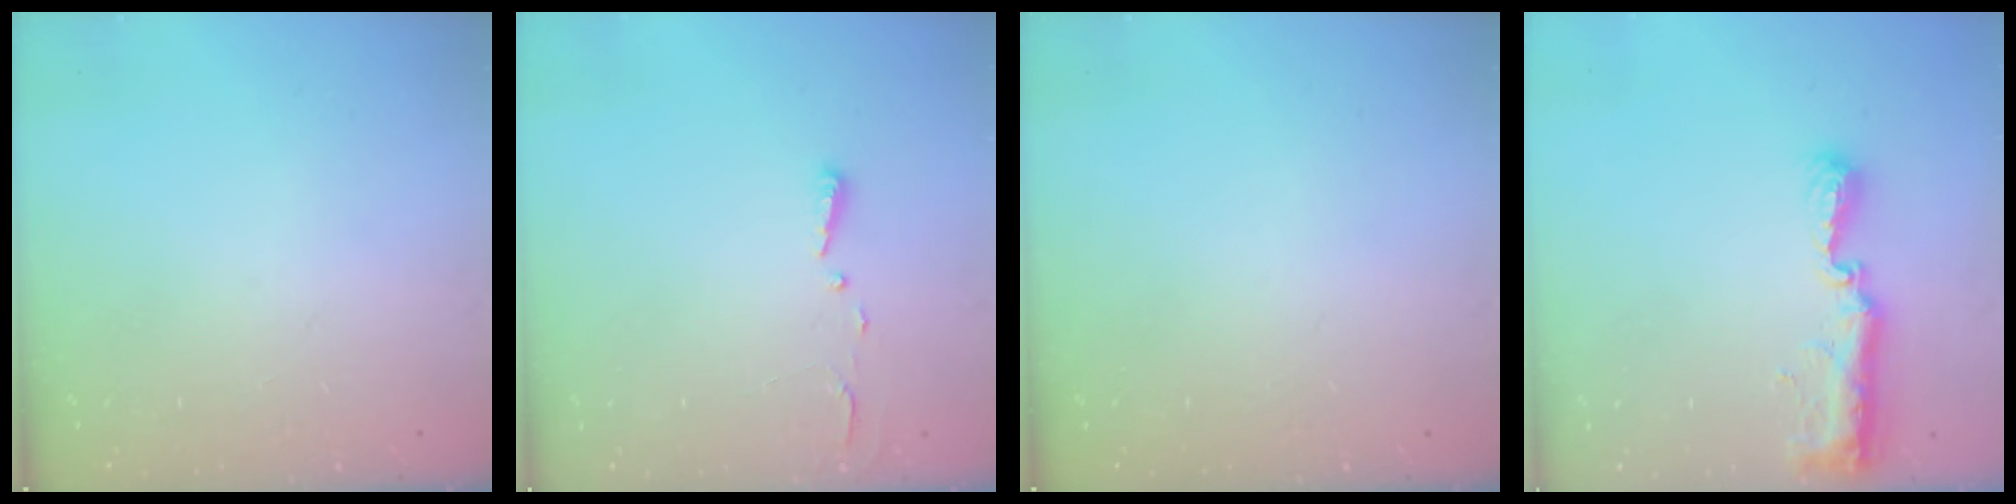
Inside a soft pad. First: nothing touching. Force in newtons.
{"total": 2.7, "press": 2.7, "slide": 0.4}
{"total": 0.0}
{"total": 8.9, "press": 8.9, "slide": 0.8}